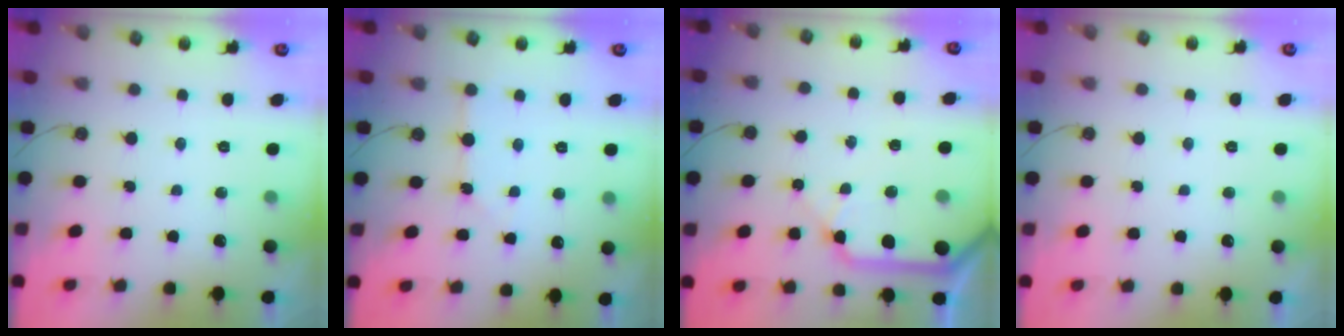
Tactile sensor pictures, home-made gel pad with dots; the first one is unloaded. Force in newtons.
{"total": 2.1, "press": 2.1, "slide": 0.4}
{"total": 12.5, "press": 12.3, "slide": 1.8}
{"total": 0.0}